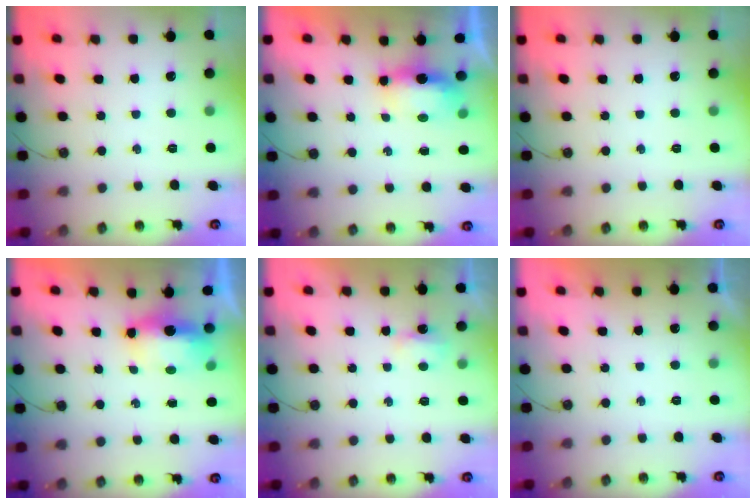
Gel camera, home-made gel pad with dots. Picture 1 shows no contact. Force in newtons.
{"total": 7.0, "press": 6.3, "slide": 3.1}
{"total": 0.0}
{"total": 6.7, "press": 6.6, "slide": 1.0}
{"total": 3.1, "press": 3.0, "slide": 0.6}
{"total": 0.0}